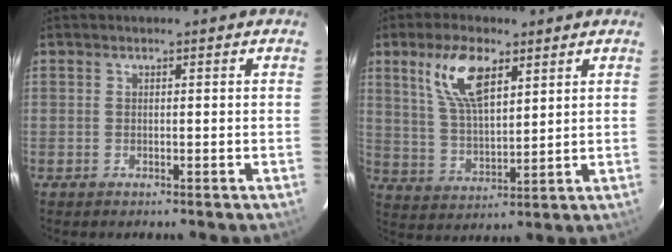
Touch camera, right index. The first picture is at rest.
{"total": 10.7, "force": [5.5, 4.4, 8.1], "torque": [-0.157, 0.012, 0.113]}